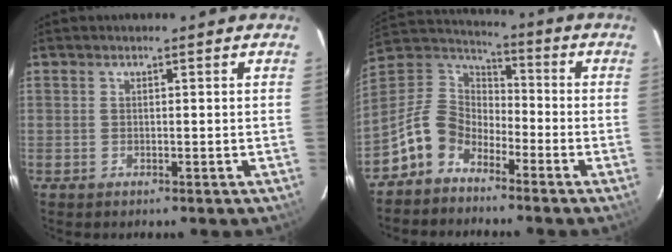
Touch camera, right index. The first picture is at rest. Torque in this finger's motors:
{"motor_torque": [0.30, -0.28, -0.08, -0.13]}